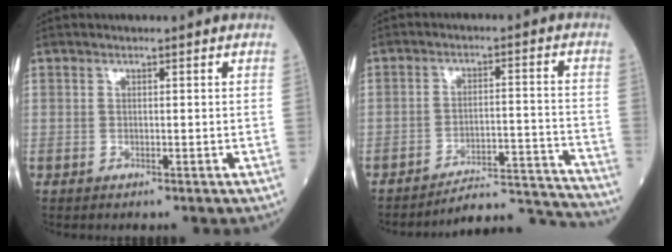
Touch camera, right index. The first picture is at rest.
{"total": 13.8, "force": [-13.7, -1.3, 0.2], "torque": [0.015, 0.026, -0.193]}